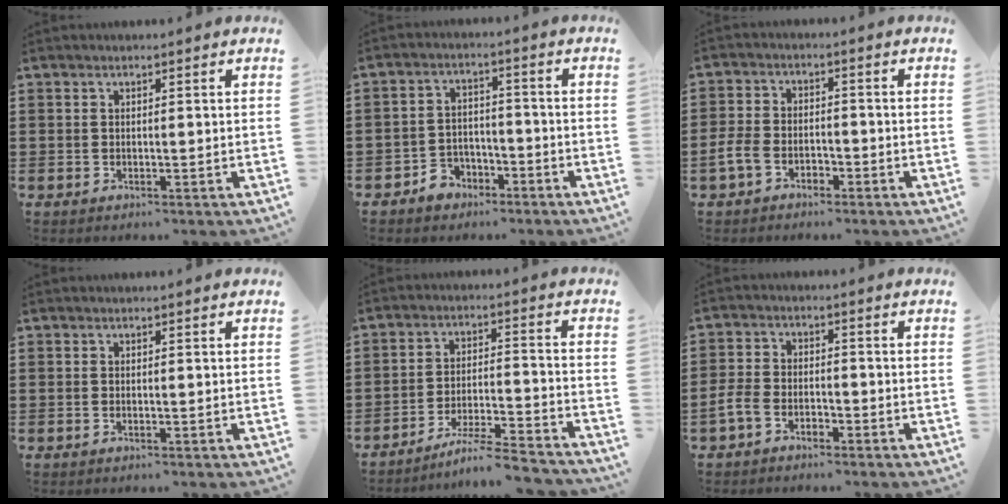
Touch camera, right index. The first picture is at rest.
{"total": 4.1, "force": [-3.2, 2.5, 0.7], "torque": [-0.026, 0.013, -0.065]}
{"total": 4.0, "force": [-2.2, 2.6, 2.1], "torque": [-0.059, 0.003, -0.048]}
{"total": 0.0}
{"total": 6.7, "force": [-6.1, -0.3, 2.8], "torque": [-0.059, -0.009, -0.119]}
{"total": 3.3, "force": [-2.2, 1.9, 1.6], "torque": [-0.051, 0.003, -0.049]}